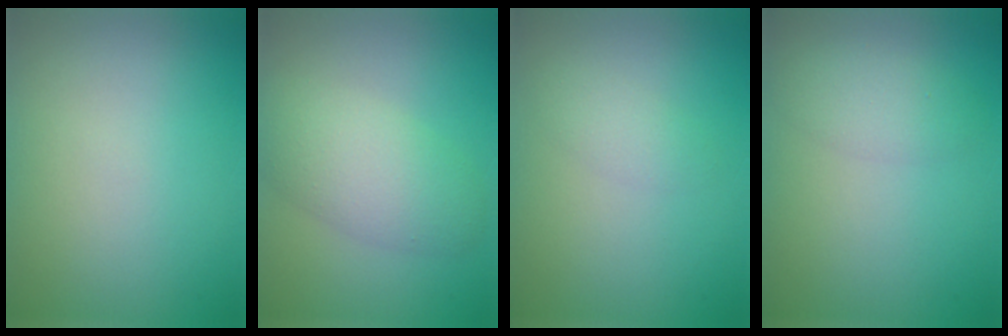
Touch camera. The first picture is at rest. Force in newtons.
{"total": 4.9, "press": 4.9, "slide": 0.2}
{"total": 1.4, "press": 1.4, "slide": 0.0}
{"total": 2.2, "press": 2.2, "slide": 0.1}